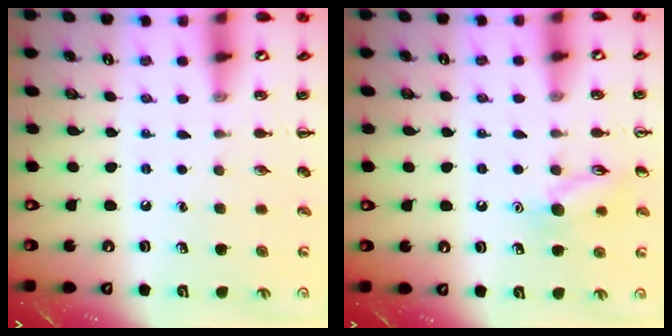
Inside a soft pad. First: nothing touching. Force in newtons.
{"total": 9.6, "press": 9.6, "slide": 0.9}